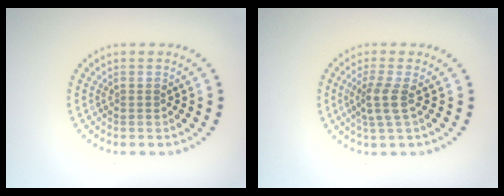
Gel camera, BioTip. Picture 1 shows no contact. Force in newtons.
{"total": 2.3, "press": 1.9, "slide": 1.4}